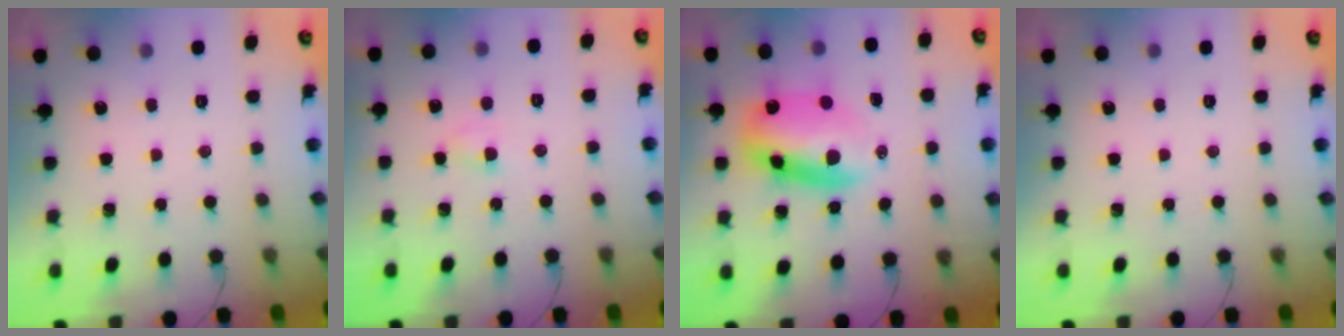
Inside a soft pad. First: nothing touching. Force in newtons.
{"total": 2.8, "press": 2.6, "slide": 1.1}
{"total": 12.6, "press": 12.1, "slide": 3.4}
{"total": 0.0}